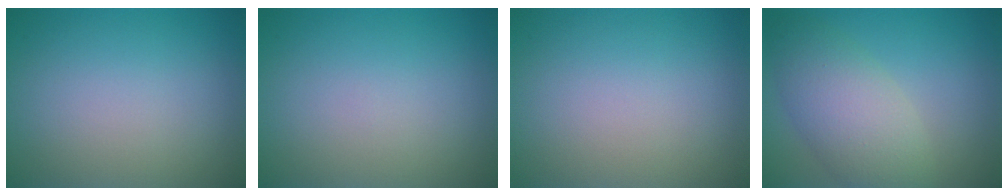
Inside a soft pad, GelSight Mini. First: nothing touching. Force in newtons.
{"total": 0.0}
{"total": 0.0}
{"total": 5.7, "press": 5.7, "slide": 0.3}